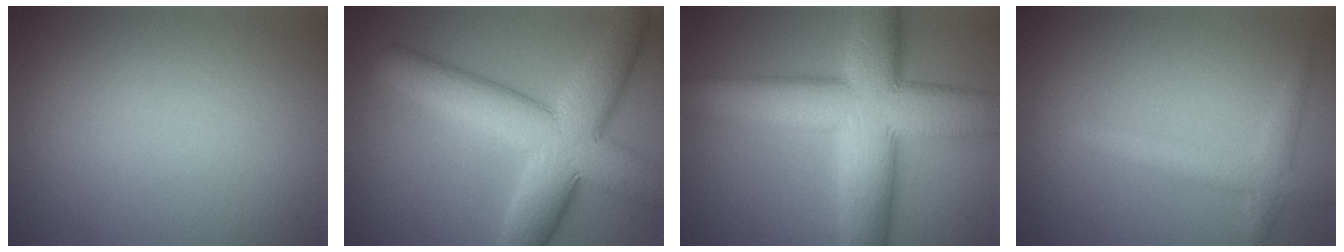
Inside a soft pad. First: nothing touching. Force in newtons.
{"total": 10.6, "press": 10.6, "slide": 0.4}
{"total": 12.7, "press": 12.7, "slide": 0.4}
{"total": 2.4, "press": 2.4, "slide": 0.2}